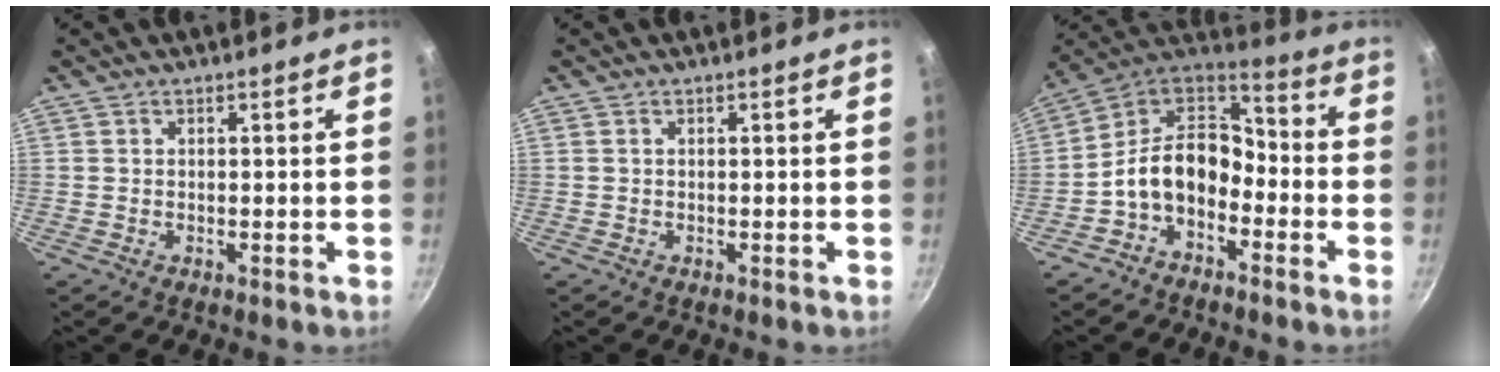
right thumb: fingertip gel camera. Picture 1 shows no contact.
{"total": 0.0}
{"total": 13.2, "force": [-4.6, 9.1, 8.3], "torque": [-0.122, 0.069, -0.109]}